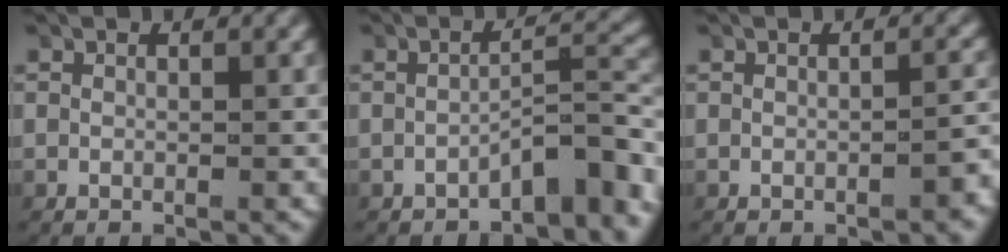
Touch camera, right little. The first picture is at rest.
{"total": 4.2, "force": [-2.3, 1.1, 3.3], "torque": [-0.035, 0.007, -0.035]}
{"total": 1.5, "force": [-0.9, 0.3, 1.2], "torque": [-0.014, 0.006, -0.015]}